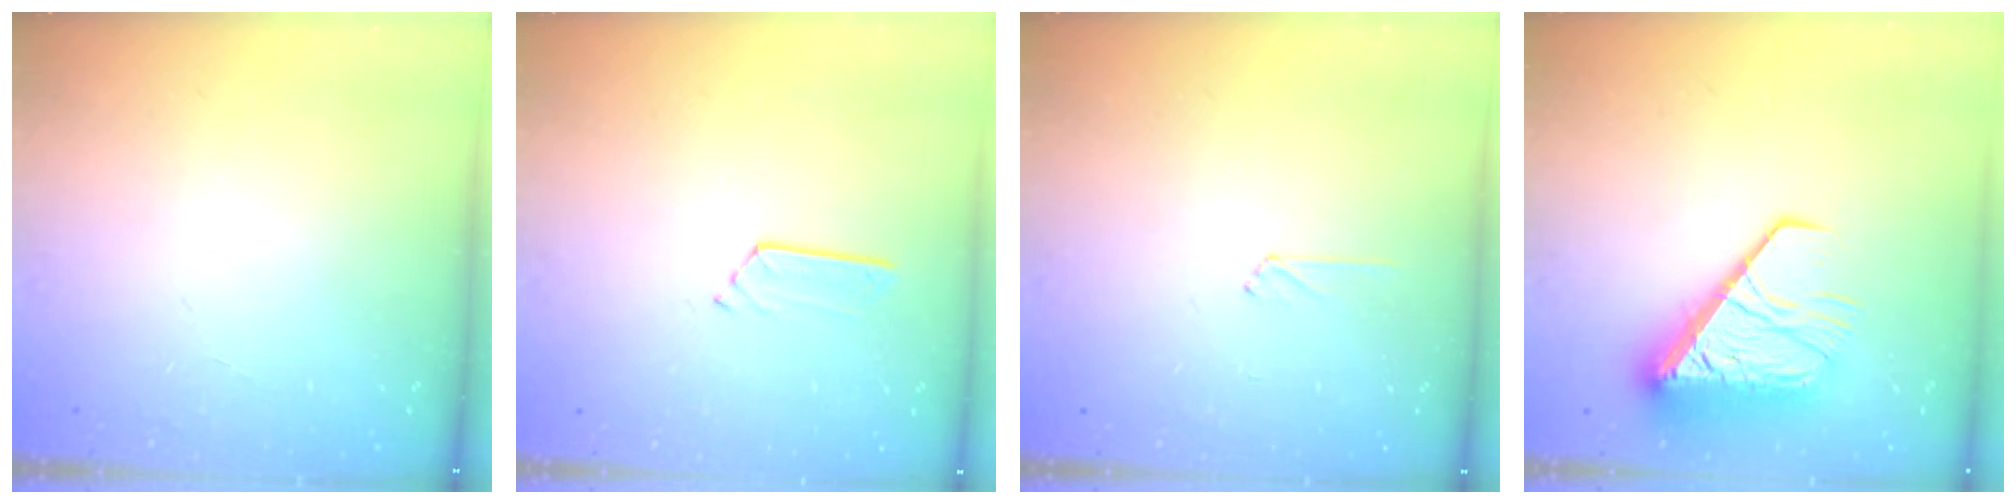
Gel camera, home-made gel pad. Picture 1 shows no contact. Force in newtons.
{"total": 2.9, "press": 2.9, "slide": 0.3}
{"total": 3.4, "press": 3.4, "slide": 0.4}
{"total": 13.3, "press": 13.2, "slide": 1.2}